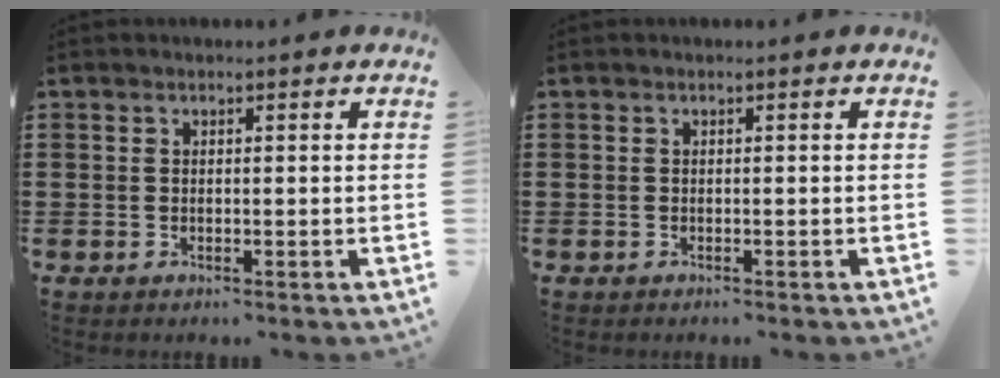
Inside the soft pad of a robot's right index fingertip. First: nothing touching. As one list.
[{"total": 0.0}]